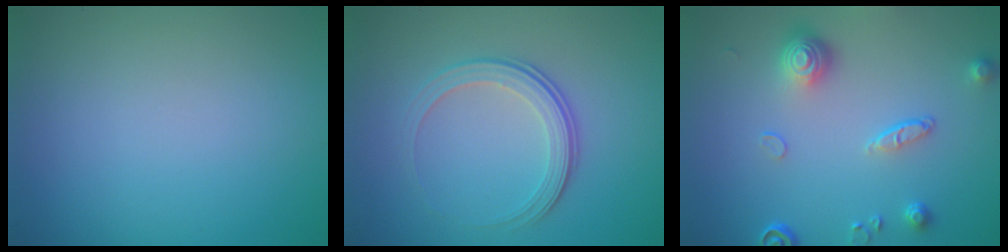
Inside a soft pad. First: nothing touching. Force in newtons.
{"total": 3.5, "press": 2.6, "slide": 2.4}
{"total": 4.2, "press": 3.2, "slide": 2.7}